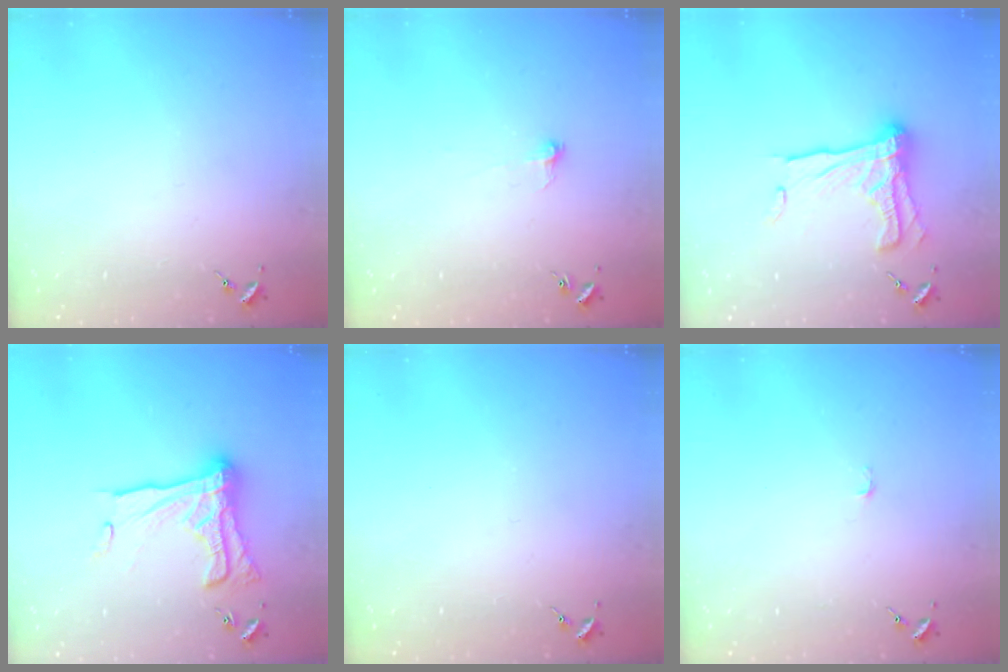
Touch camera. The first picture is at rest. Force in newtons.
{"total": 4.4, "press": 4.4, "slide": 0.2}
{"total": 17.8, "press": 17.8, "slide": 1.5}
{"total": 19.0, "press": 18.9, "slide": 1.6}
{"total": 0.0}
{"total": 3.0, "press": 3.0, "slide": 0.3}